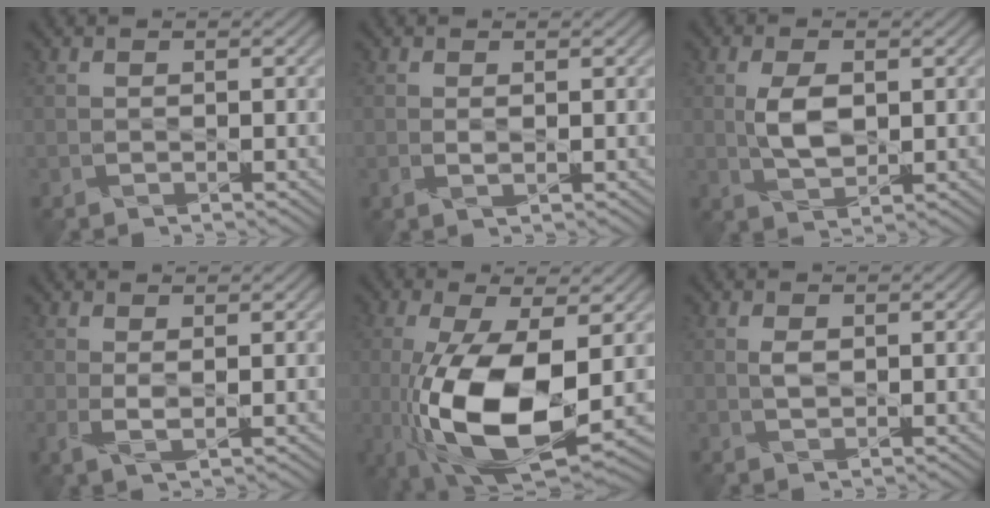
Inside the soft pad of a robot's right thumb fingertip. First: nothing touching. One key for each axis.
{"total": 0.9, "fx": 0.1, "fy": 0.3, "fz": 0.9, "tx": -0.019, "ty": -0.003, "tz": 0.001}
{"total": 4.7, "fx": 0.5, "fy": 2.4, "fz": 4.0, "tx": -0.091, "ty": -0.001, "tz": 0.013}
{"total": 1.9, "fx": 0.6, "fy": 0.5, "fz": 1.8, "tx": -0.041, "ty": -0.003, "tz": 0.012}
{"total": 14.2, "fx": -2.6, "fy": 5.6, "fz": 12.7, "tx": -0.277, "ty": -0.020, "tz": -0.043}
{"total": 1.4, "fx": 0.3, "fy": 0.8, "fz": 1.2, "tx": -0.029, "ty": 0.000, "tz": 0.006}